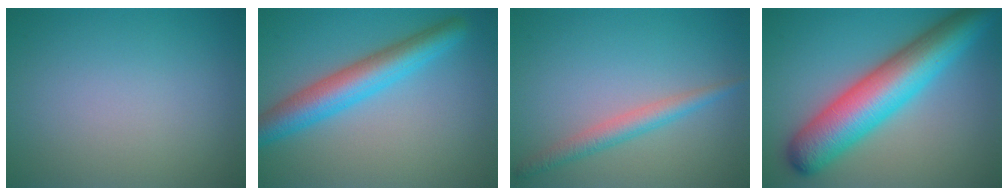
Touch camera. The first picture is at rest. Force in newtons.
{"total": 5.7, "press": 5.7, "slide": 0.2}
{"total": 2.5, "press": 2.5, "slide": 0.1}
{"total": 10.1, "press": 10.1, "slide": 0.2}